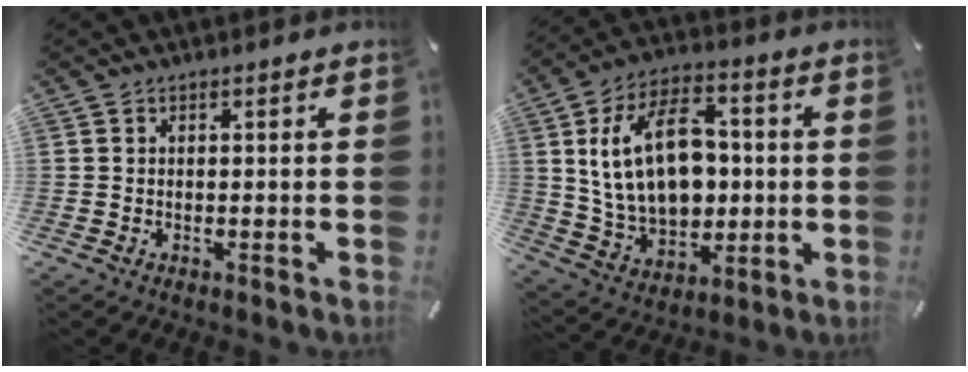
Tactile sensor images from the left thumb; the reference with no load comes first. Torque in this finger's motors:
{"motor_torque": [0.87, 0.84, 0.61, -0.17, 0.68]}